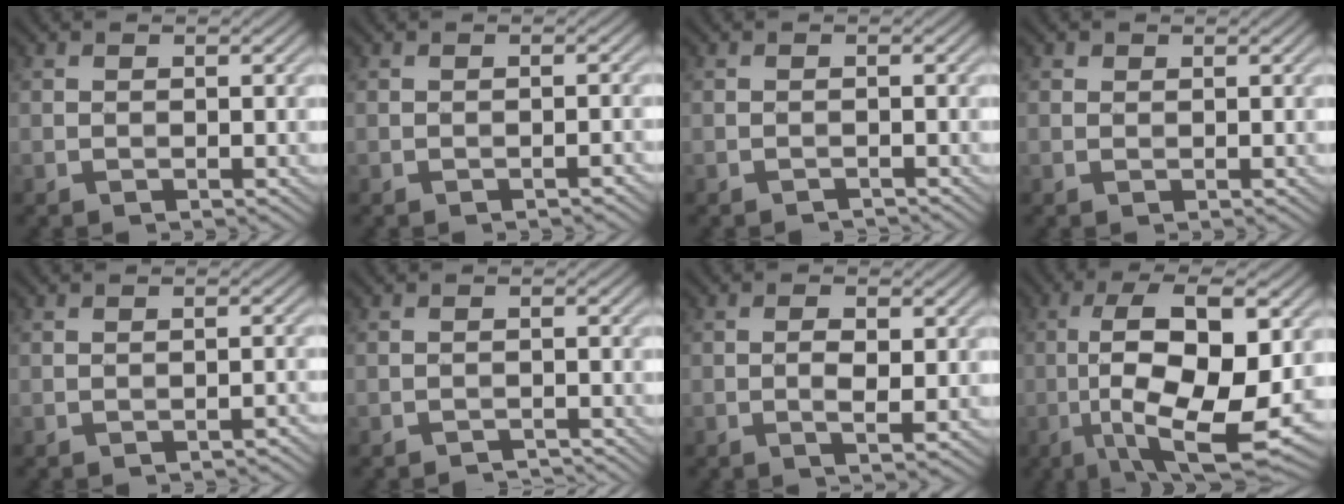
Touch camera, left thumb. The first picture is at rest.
{"total": 0.6, "force": [-0.6, -0.1, 0.2], "torque": [-0.004, 0.007, -0.008]}
{"total": 0.7, "force": [-0.7, -0.2, -0.3], "torque": [0.004, 0.005, -0.014]}
{"total": 0.8, "force": [0.5, 0.5, 0.1], "torque": [-0.002, 0.002, 0.009]}
{"total": 0.8, "force": [-0.8, -0.1, 0.2], "torque": [-0.003, 0.007, -0.012]}
{"total": 1.2, "force": [-1.2, -0.1, -0.2], "torque": [0.003, 0.006, -0.025]}
{"total": 2.9, "force": [-0.2, 1.0, 2.7], "torque": [-0.052, 0.001, -0.002]}
{"total": 14.9, "force": [-2.6, 5.3, 13.7], "torque": [-0.245, 0.009, -0.040]}